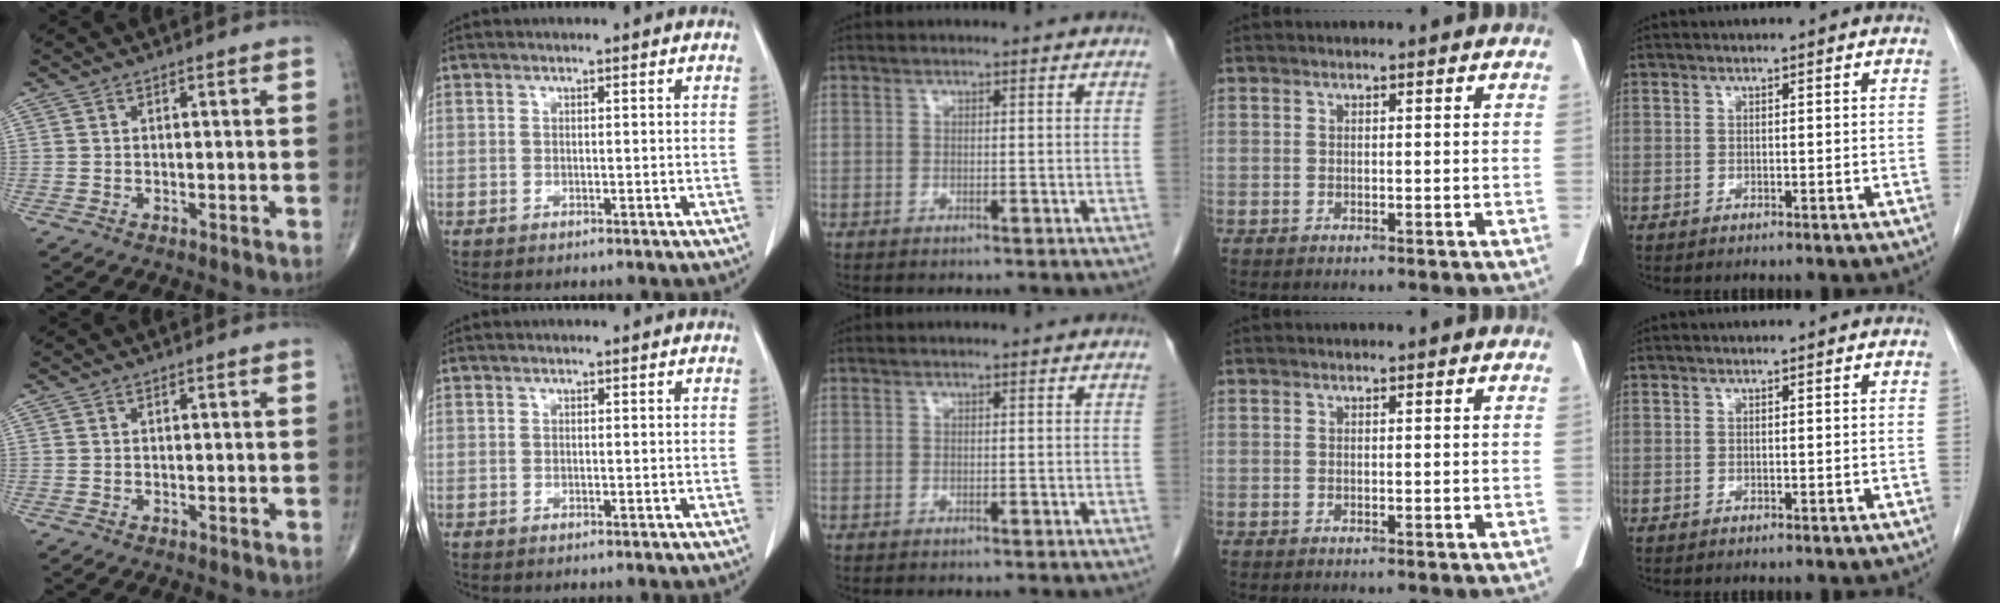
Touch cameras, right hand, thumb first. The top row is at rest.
{}